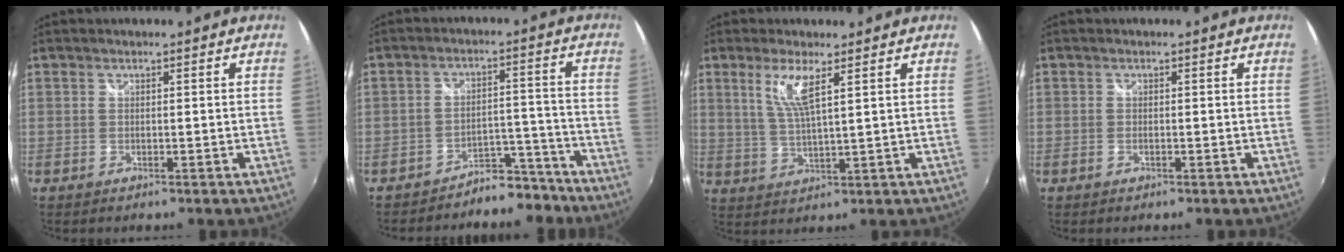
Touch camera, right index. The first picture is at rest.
{"total": 7.6, "force": [-6.8, 3.4, 0.7], "torque": [-0.004, 0.037, -0.087]}
{"total": 6.0, "force": [2.8, 0.5, 5.2], "torque": [-0.108, -0.008, 0.060]}
{"total": 0.7, "force": [-0.3, 0.4, 0.5], "torque": [-0.011, -0.001, -0.006]}